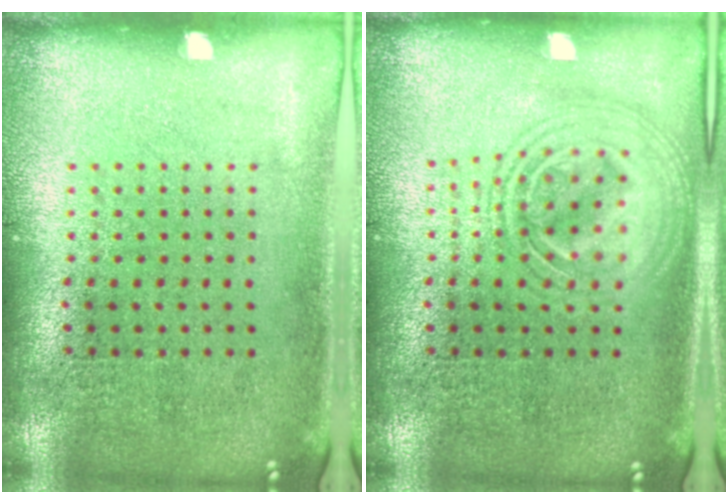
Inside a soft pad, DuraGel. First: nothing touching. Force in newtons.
{"total": 2.7, "press": 2.7, "slide": 0.3}